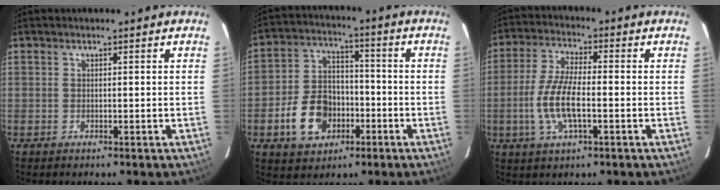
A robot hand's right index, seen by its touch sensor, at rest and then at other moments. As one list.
[{"total": 11.9, "force": [-4.7, 8.6, 6.8], "torque": [-0.157, 0.020, -0.068]}, {"total": 9.6, "force": [-2.4, 3.1, 8.8], "torque": [-0.187, 0.000, -0.049]}]